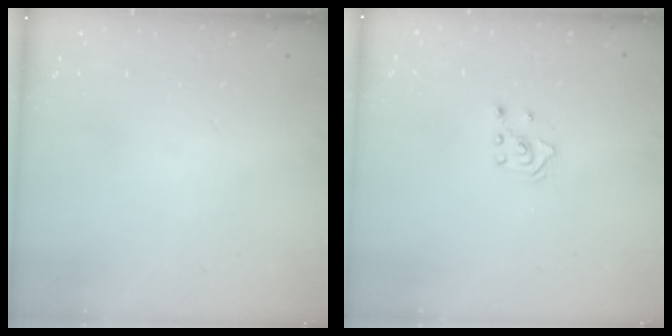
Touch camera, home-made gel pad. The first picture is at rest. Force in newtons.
{"total": 2.4, "press": 2.2, "slide": 0.8}